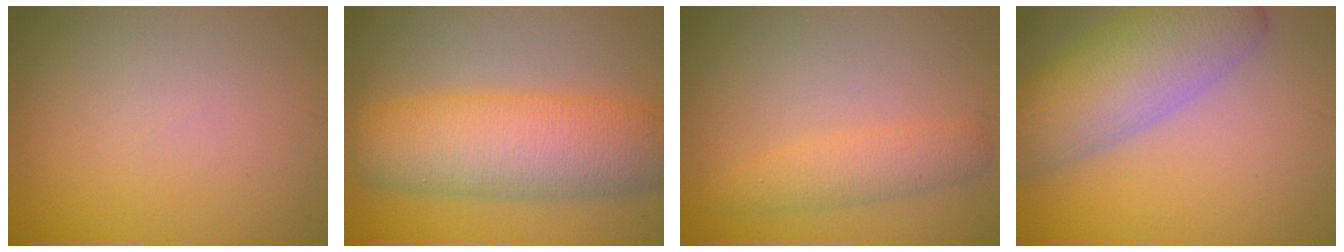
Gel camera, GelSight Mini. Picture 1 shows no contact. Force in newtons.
{"total": 8.9, "press": 8.9, "slide": 0.1}
{"total": 2.5, "press": 2.5, "slide": 0.0}
{"total": 8.0, "press": 8.0, "slide": 0.8}